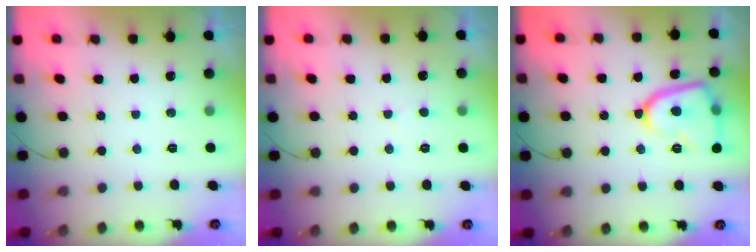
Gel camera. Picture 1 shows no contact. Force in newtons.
{"total": 2.8, "press": 2.8, "slide": 0.3}
{"total": 14.4, "press": 14.4, "slide": 1.6}